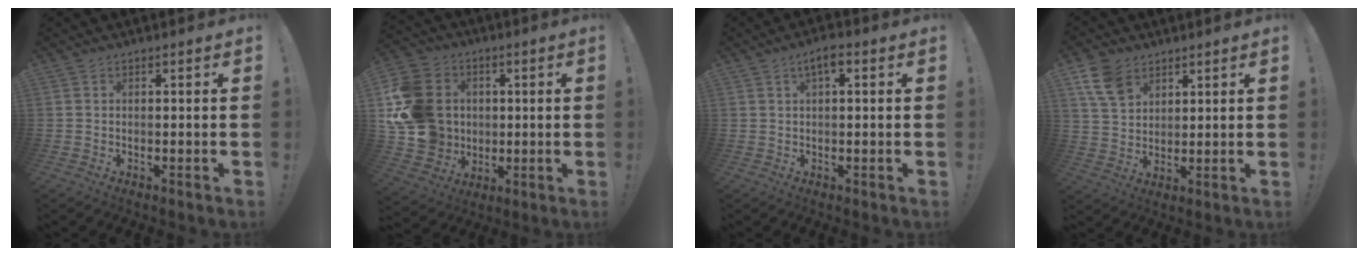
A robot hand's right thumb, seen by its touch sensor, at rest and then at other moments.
{"total": 19.2, "force": [2.0, 17.0, 8.8], "torque": [-0.164, 0.004, 0.058]}
{"total": 3.5, "force": [1.2, 1.2, 3.1], "torque": [-0.047, 0.001, 0.016]}
{"total": 10.0, "force": [6.0, 6.5, 4.7], "torque": [-0.086, -0.022, 0.121]}